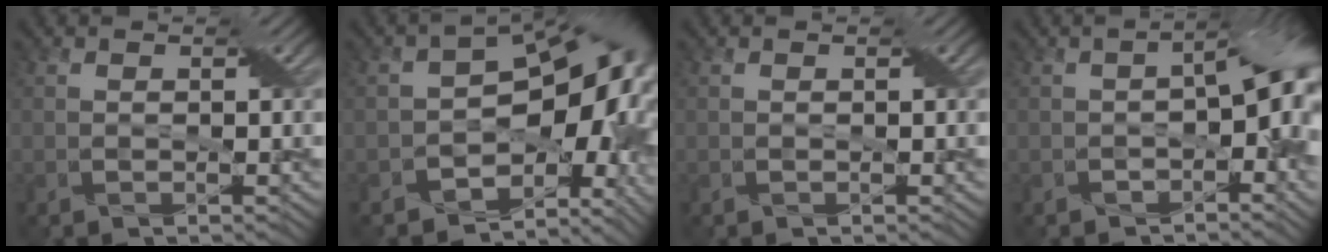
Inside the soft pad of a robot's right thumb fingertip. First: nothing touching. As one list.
[{"total": 14.7, "force": [-1.4, 9.6, 11.1], "torque": [-0.127, -0.032, -0.006]}, {"total": 0.0}, {"total": 7.6, "force": [-1.2, 3.9, 6.5], "torque": [-0.084, -0.010, -0.023]}]